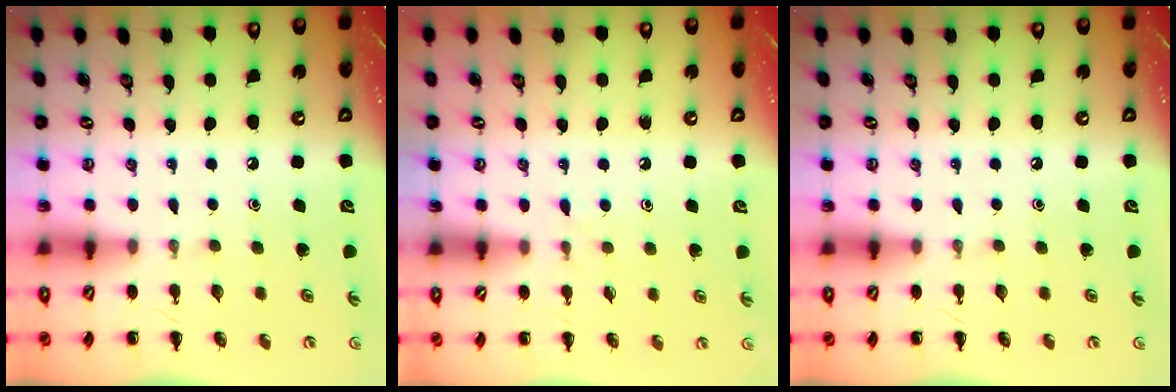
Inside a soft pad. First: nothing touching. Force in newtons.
{"total": 4.3, "press": 4.1, "slide": 1.6}
{"total": 0.0}